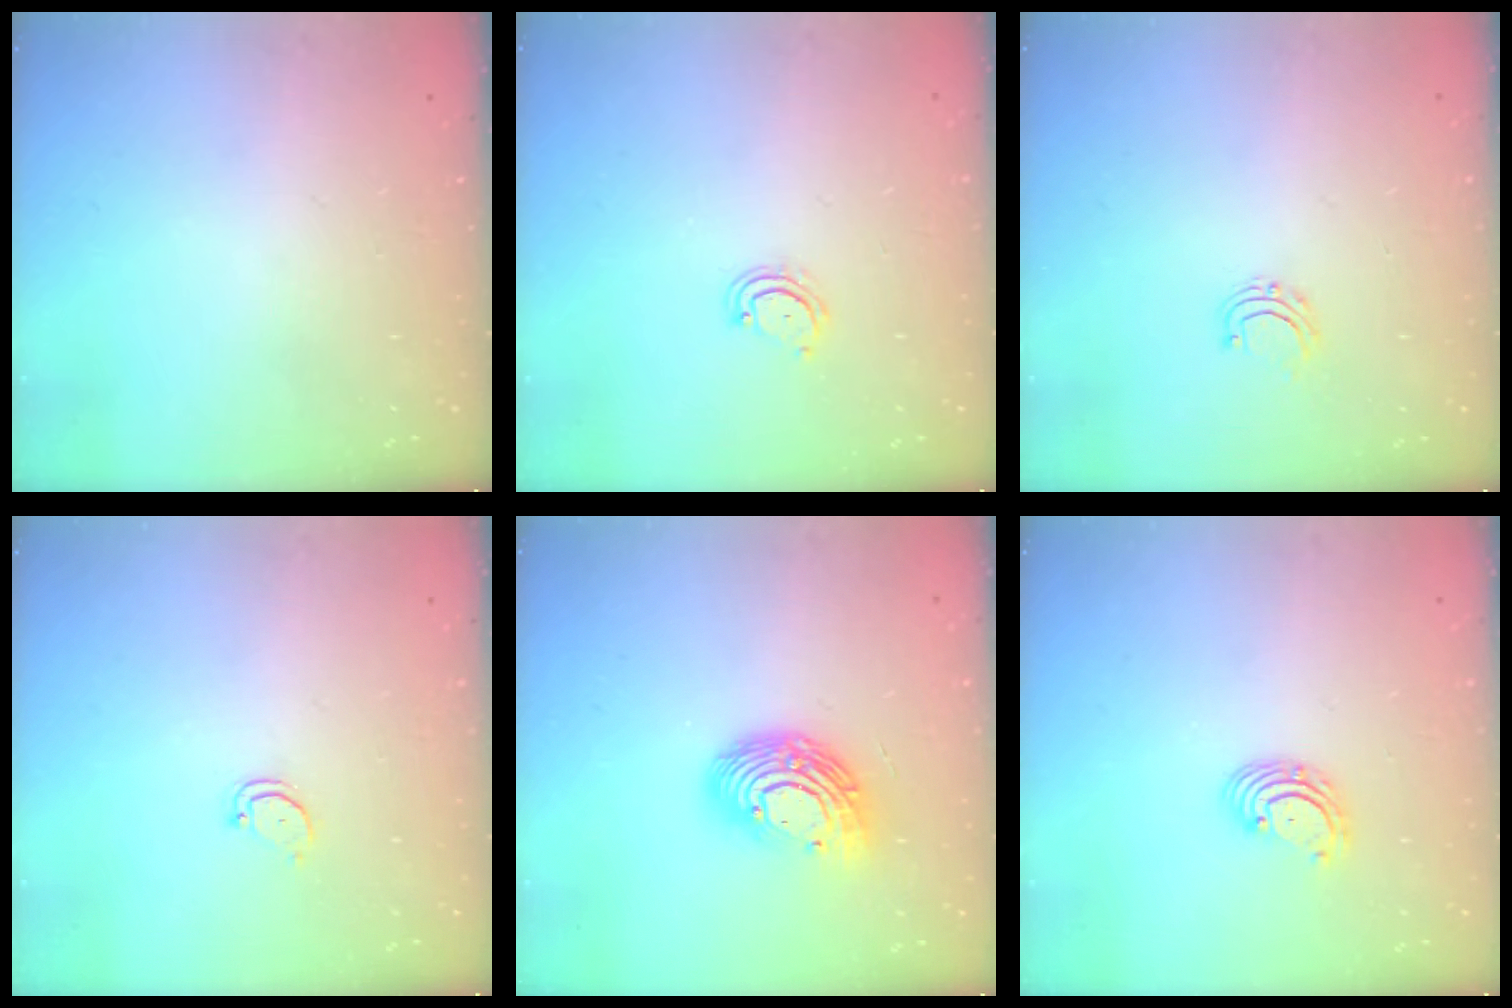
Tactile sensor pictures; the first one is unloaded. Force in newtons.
{"total": 4.1, "press": 4.1, "slide": 0.3}
{"total": 5.9, "press": 5.9, "slide": 0.5}
{"total": 2.5, "press": 2.5, "slide": 0.3}
{"total": 13.9, "press": 13.8, "slide": 1.1}
{"total": 2.7, "press": 2.7, "slide": 0.1}